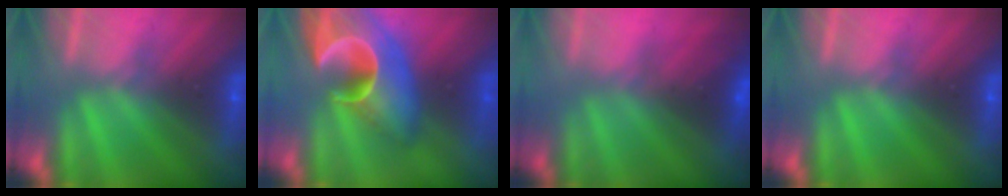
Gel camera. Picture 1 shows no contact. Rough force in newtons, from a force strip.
{"total": 7.9}
{"total": 2.9}
{"total": 0.0}